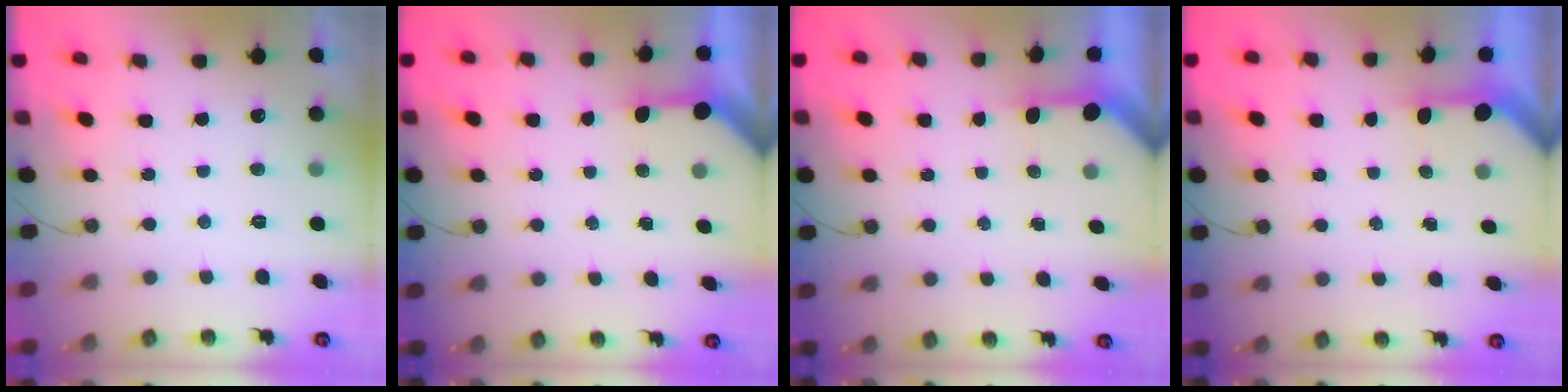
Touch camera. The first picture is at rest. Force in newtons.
{"total": 3.3, "press": 3.3, "slide": 0.4}
{"total": 2.9, "press": 2.9, "slide": 0.2}
{"total": 2.9, "press": 2.9, "slide": 0.2}